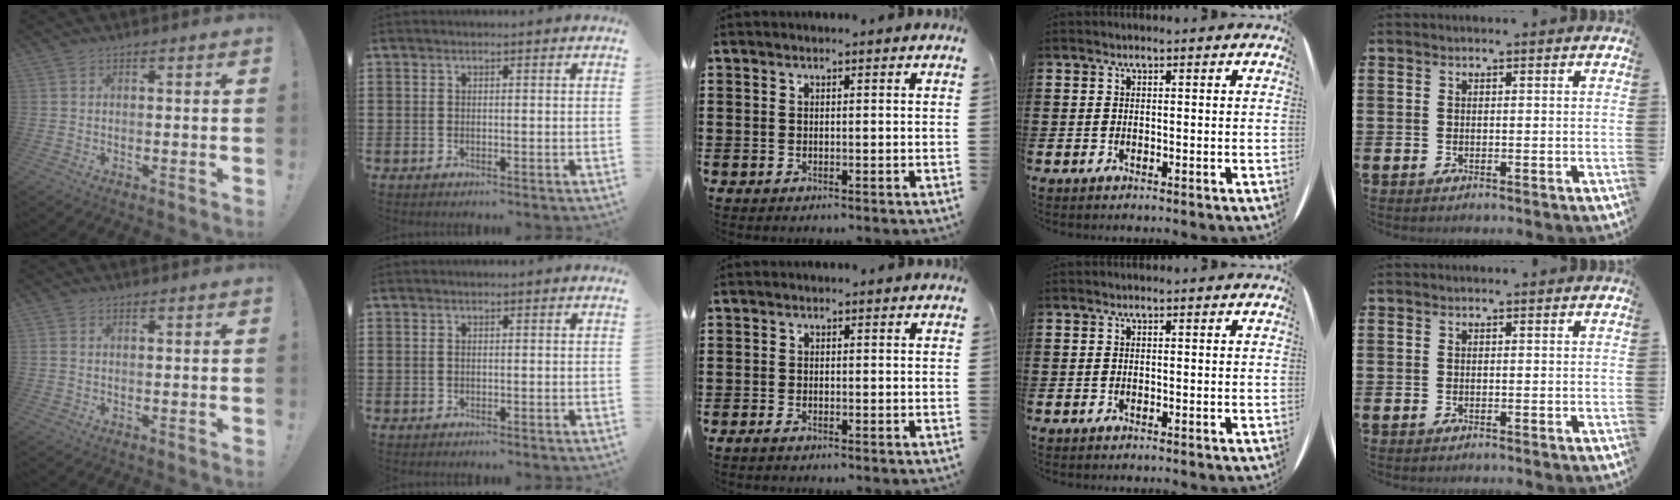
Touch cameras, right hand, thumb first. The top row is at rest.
{"thumb": {"total": 0.8, "force": [0.6, 0.4, 0.4], "torque": [-0.014, 0.003, 0.013]}, "index": {"total": 0.5, "force": [0.0, 0.3, 0.4], "torque": [-0.010, 0.001, 0.000]}, "middle": {"total": 0.7, "force": [-0.5, 0.1, 0.4], "torque": [-0.009, -0.005, -0.010]}}